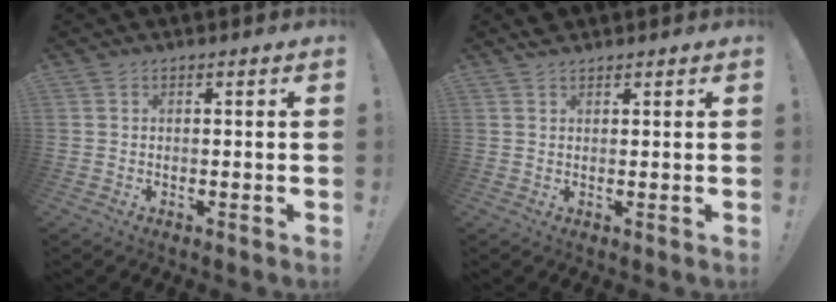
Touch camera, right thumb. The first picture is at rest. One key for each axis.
{"total": 1.7, "fx": 1.5, "fy": 0.6, "fz": 0.2, "tx": 0.010, "ty": -0.010, "tz": 0.026}